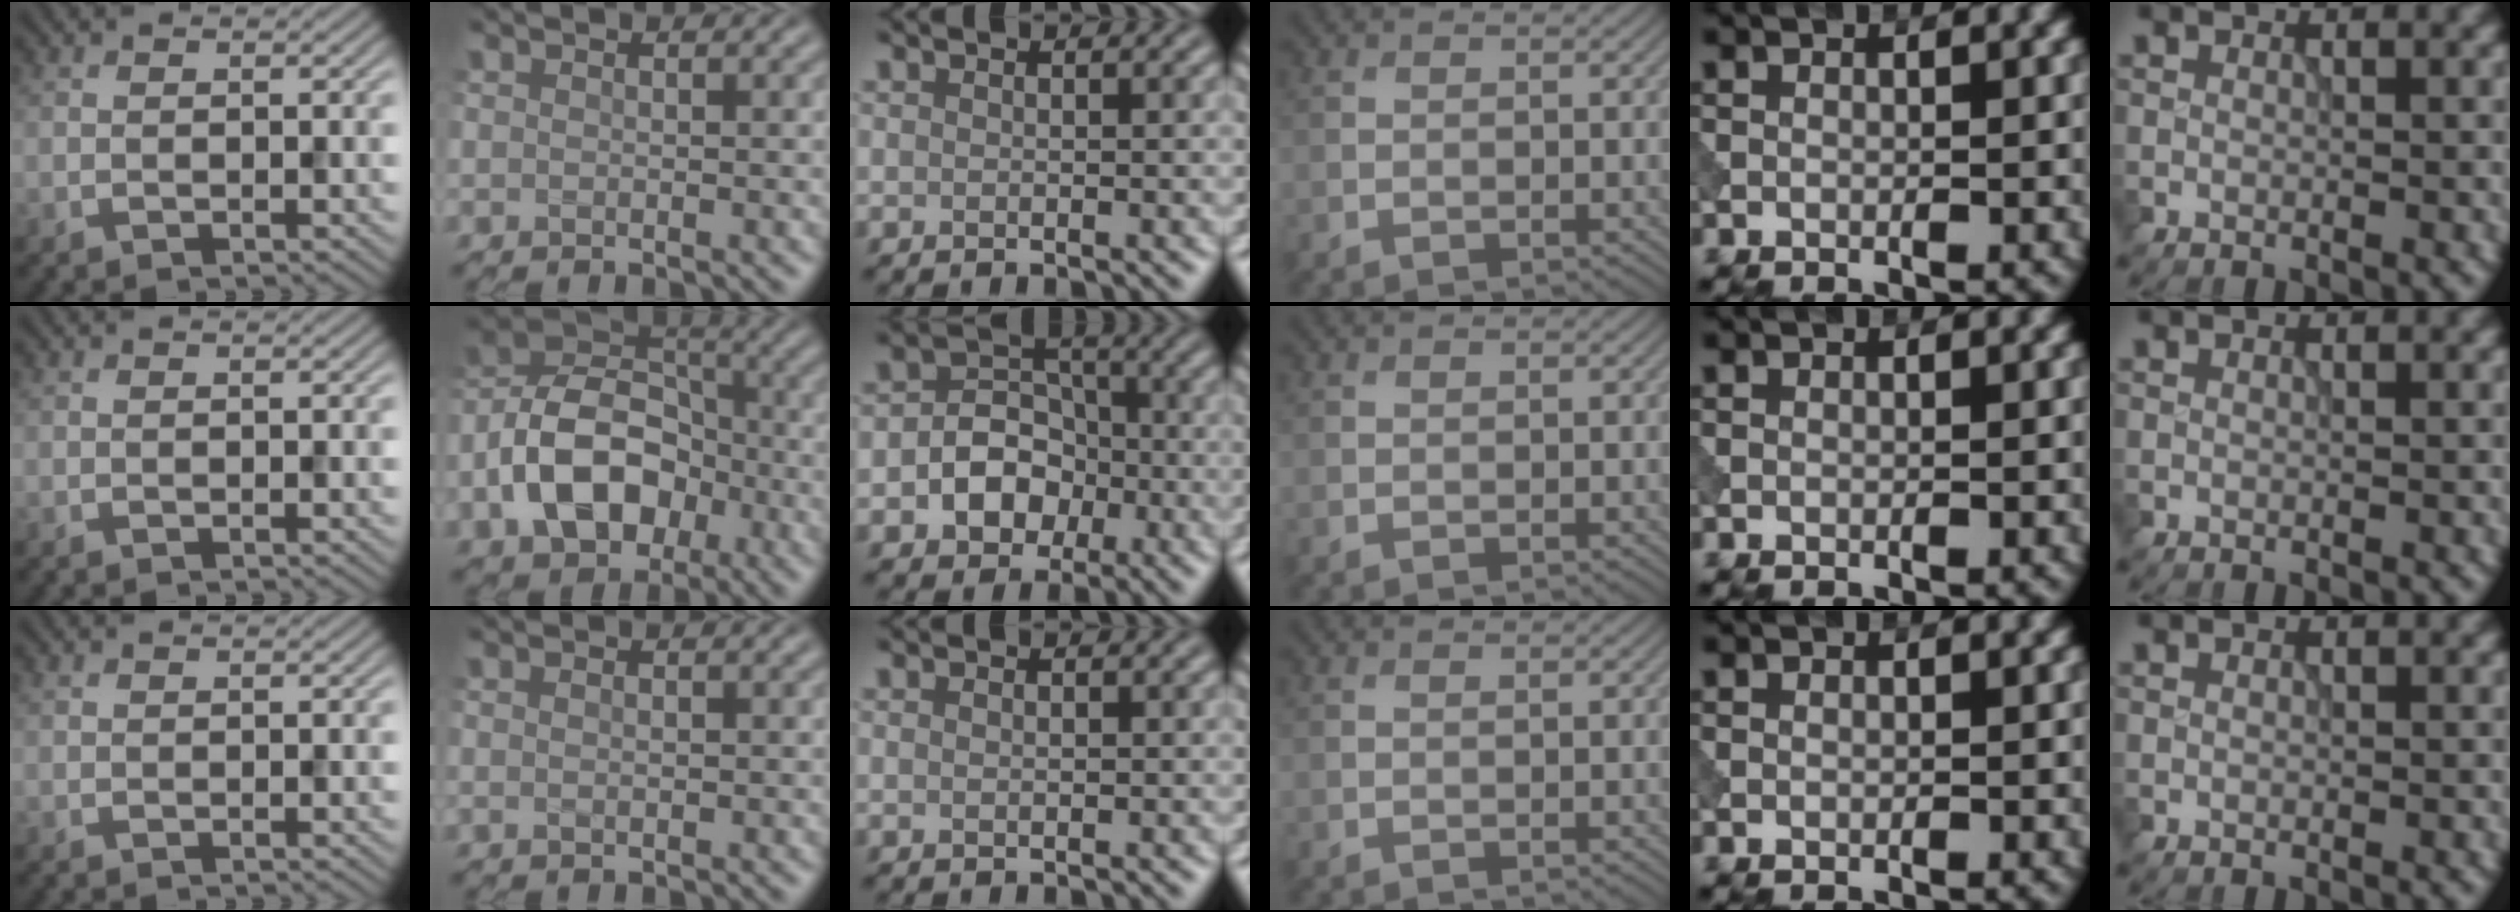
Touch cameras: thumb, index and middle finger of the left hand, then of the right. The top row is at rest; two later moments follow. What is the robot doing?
{"motion": "insert", "object": "peg toy"}